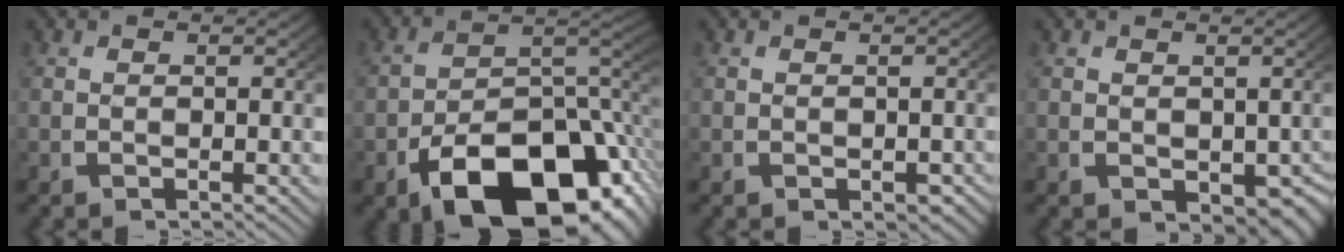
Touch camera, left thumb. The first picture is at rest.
{"total": 16.0, "force": [-6.5, 8.7, 11.7], "torque": [-0.181, -0.041, -0.073]}
{"total": 1.0, "force": [-0.3, 0.8, 0.5], "torque": [-0.008, -0.009, 0.002]}
{"total": 3.3, "force": [-0.3, 2.4, 2.2], "torque": [-0.026, -0.022, 0.017]}